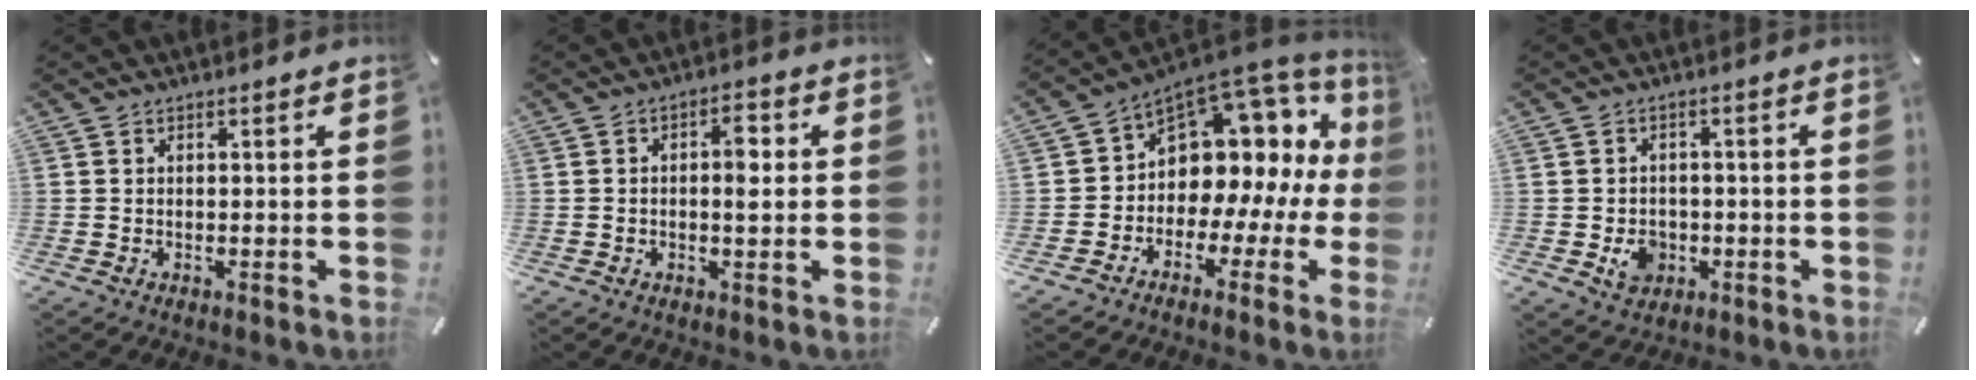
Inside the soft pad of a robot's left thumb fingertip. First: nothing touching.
{"total": 4.8, "force": [0.2, 2.3, 4.2], "torque": [-0.058, 0.001, -0.003]}
{"total": 10.9, "force": [3.7, 8.8, 5.3], "torque": [-0.067, -0.057, 0.062]}
{"total": 5.6, "force": [-1.5, 4.8, 2.5], "torque": [-0.031, 0.004, -0.024]}